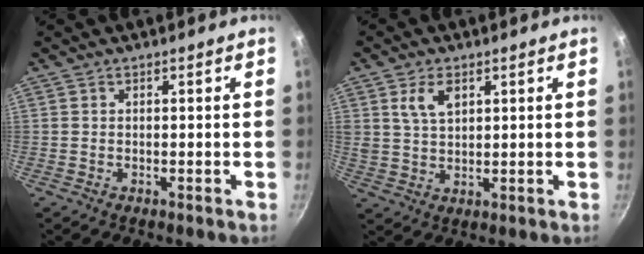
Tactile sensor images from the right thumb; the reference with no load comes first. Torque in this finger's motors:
{"motor_torque": [-0.14, 0.27, 0.21, 0.28, 0.04]}